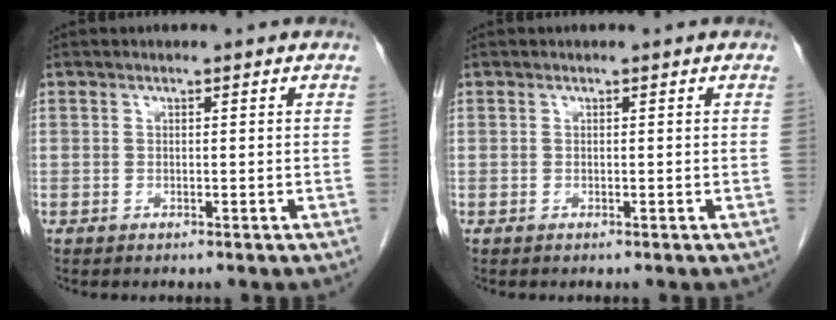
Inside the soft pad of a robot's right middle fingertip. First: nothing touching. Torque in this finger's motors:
{"motor_torque": [-0.08, -0.03, 0.00, 0.00]}